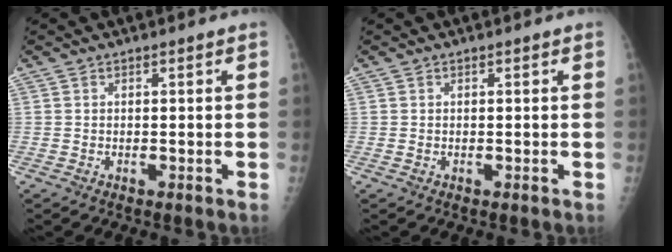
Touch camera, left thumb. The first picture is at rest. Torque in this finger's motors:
{"motor_torque": [-0.30, -0.05, 0.07, 0.01, 0.01]}